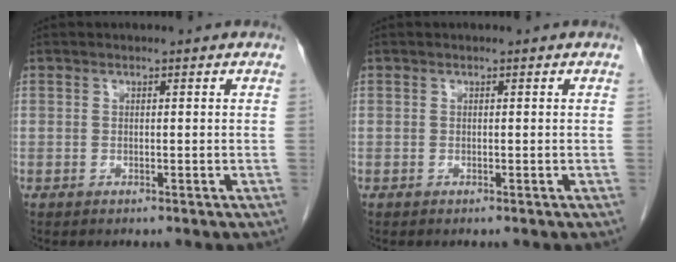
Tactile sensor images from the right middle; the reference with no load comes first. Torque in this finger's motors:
{"motor_torque": [0.37, 0.03, 0.02, -0.01]}